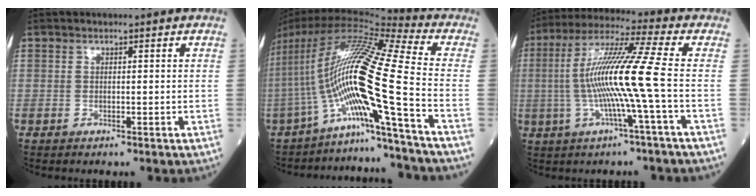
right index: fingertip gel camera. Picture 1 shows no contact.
{"total": 20.1, "force": [-7.8, -2.1, 18.4], "torque": [-0.374, 0.016, -0.148]}
{"total": 13.2, "force": [-1.4, -1.6, 13.0], "torque": [-0.254, 0.008, -0.035]}